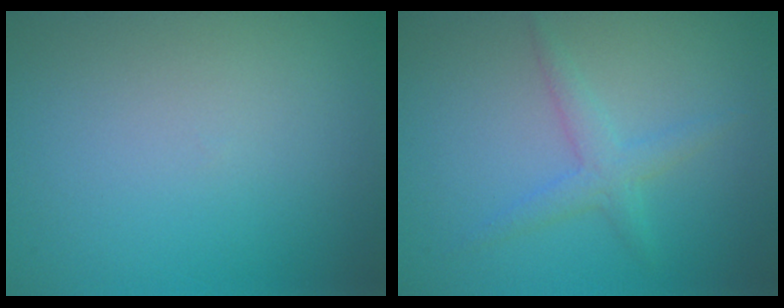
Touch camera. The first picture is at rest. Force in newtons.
{"total": 2.0, "press": 2.0, "slide": 0.1}